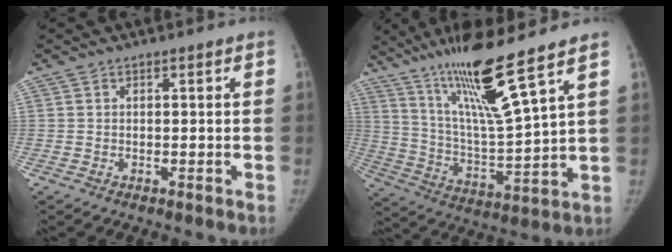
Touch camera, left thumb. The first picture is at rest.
{"total": 17.0, "force": [11.5, 0.4, 12.6], "torque": [-0.214, -0.068, 0.213]}